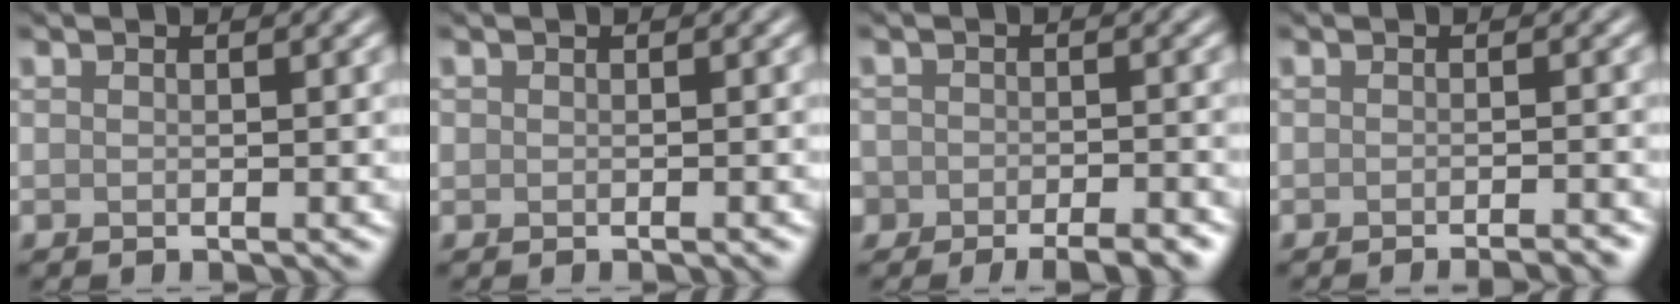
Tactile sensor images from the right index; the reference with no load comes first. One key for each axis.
{"total": 0.6, "fx": -0.3, "fy": 0.3, "fz": 0.4, "tx": -0.005, "ty": -0.003, "tz": -0.002}
{"total": 7.1, "fx": -5.3, "fy": 3.8, "fz": 2.8, "tx": 0.001, "ty": -0.006, "tz": -0.065}
{"total": 2.9, "fx": -2.2, "fy": 0.5, "fz": 1.7, "tx": -0.011, "ty": 0.006, "tz": -0.032}